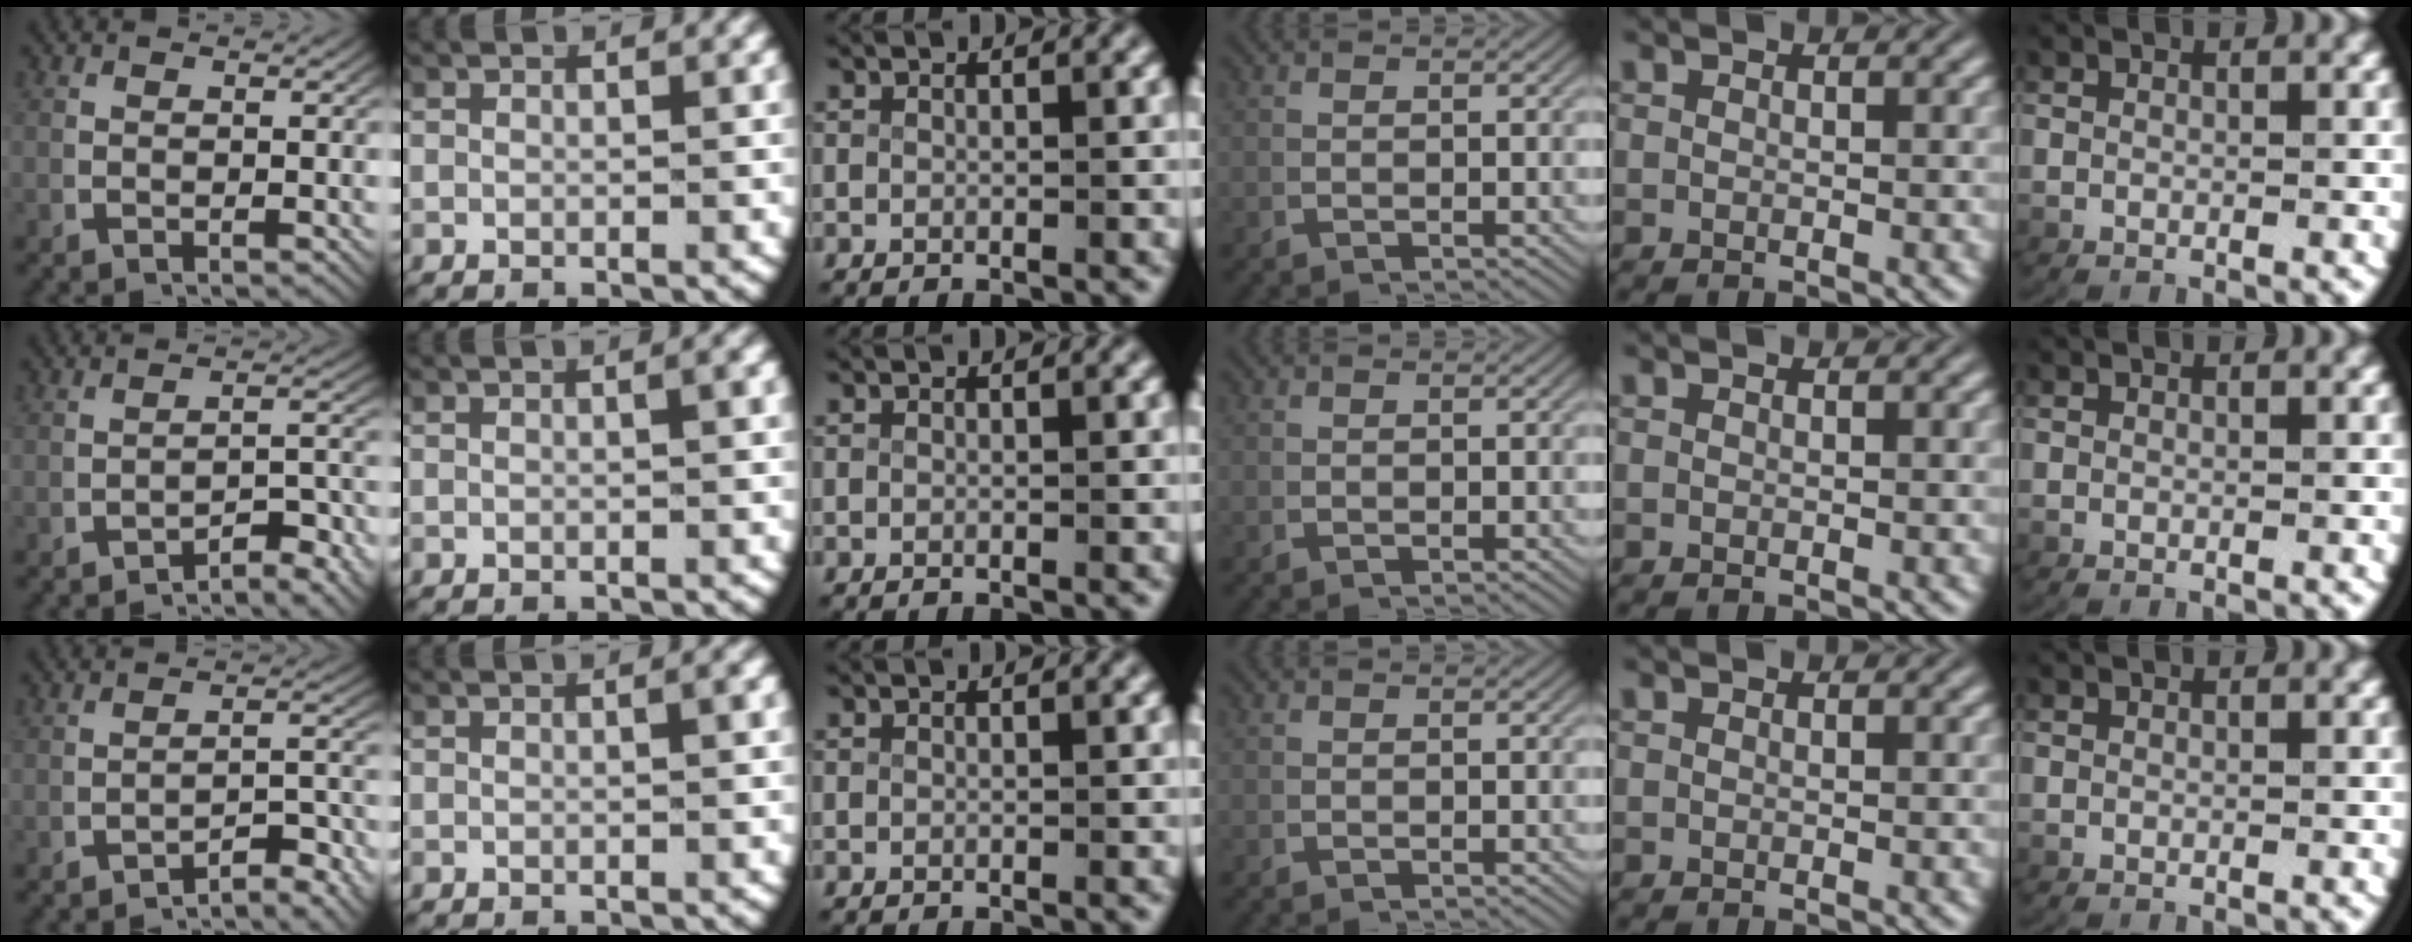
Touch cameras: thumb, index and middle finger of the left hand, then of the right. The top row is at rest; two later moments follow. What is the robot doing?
{"motion": "lift_and_place", "object": "map"}